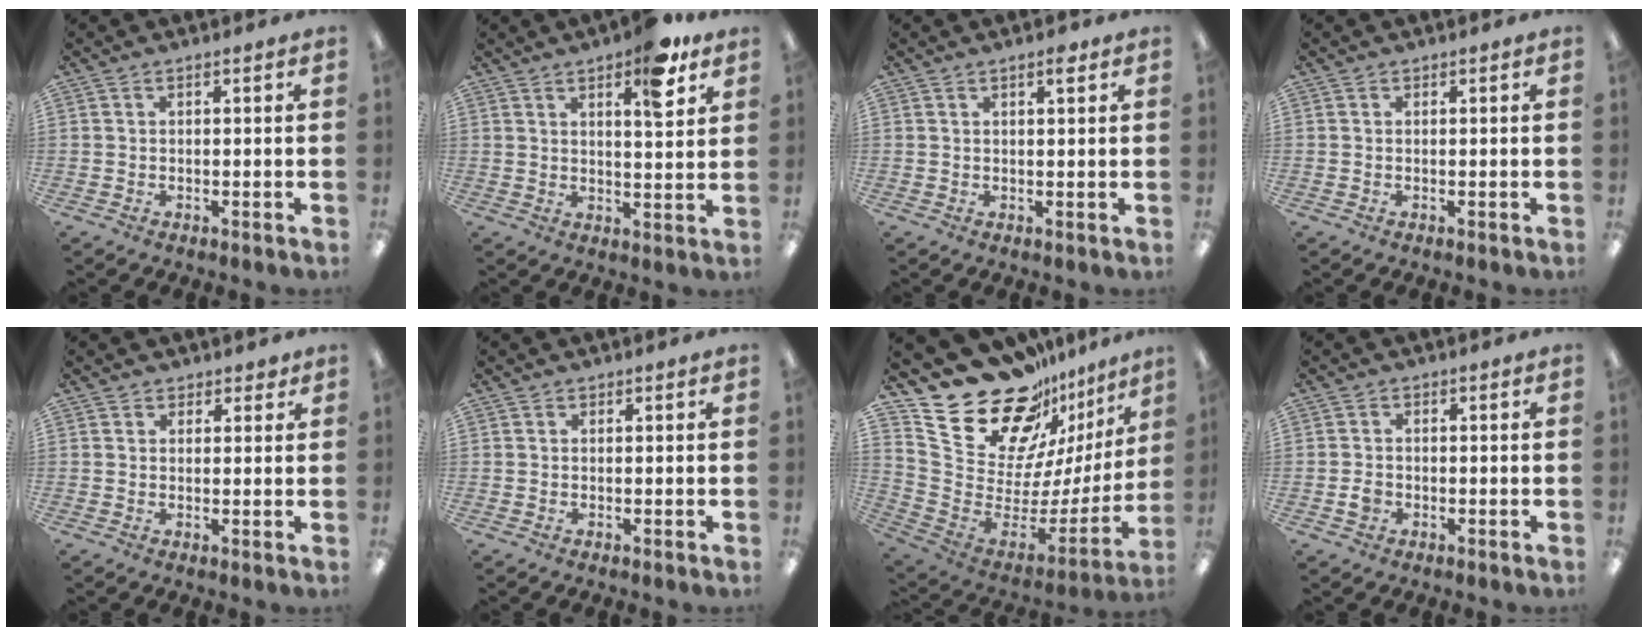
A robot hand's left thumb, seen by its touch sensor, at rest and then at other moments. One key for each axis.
{"total": 10.1, "fx": 6.4, "fy": 3.3, "fz": 7.1, "tx": -0.081, "ty": -0.034, "tz": 0.099}
{"total": 2.0, "fx": 1.4, "fy": 0.5, "fz": 1.3, "tx": -0.014, "ty": -0.005, "tz": 0.021}
{"total": 0.0}
{"total": 2.1, "fx": 1.4, "fy": 1.5, "fz": 0.2, "tx": 0.002, "ty": -0.001, "tz": 0.026}
{"total": 0.0}
{"total": 24.5, "fx": 18.8, "fy": 11.9, "fz": 10.3, "tx": -0.174, "ty": -0.146, "tz": 0.360}
{"total": 2.1, "fx": -0.6, "fy": 1.8, "fz": 1.0, "tx": -0.016, "ty": 0.005, "tz": -0.013}